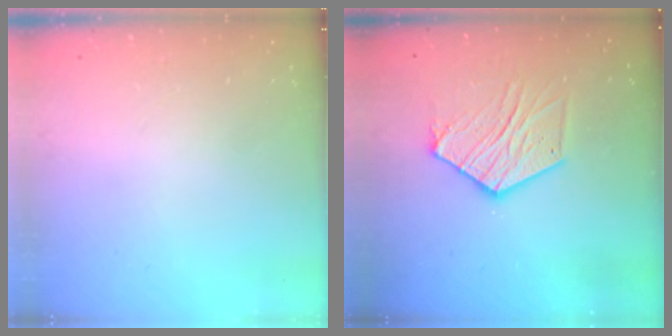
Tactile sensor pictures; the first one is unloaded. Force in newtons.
{"total": 11.8, "press": 11.8, "slide": 0.7}